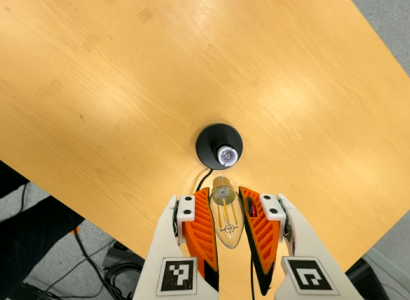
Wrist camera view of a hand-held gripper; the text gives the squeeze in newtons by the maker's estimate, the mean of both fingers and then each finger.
{"total": 19.2, "left": 20.5, "right": 17.9}